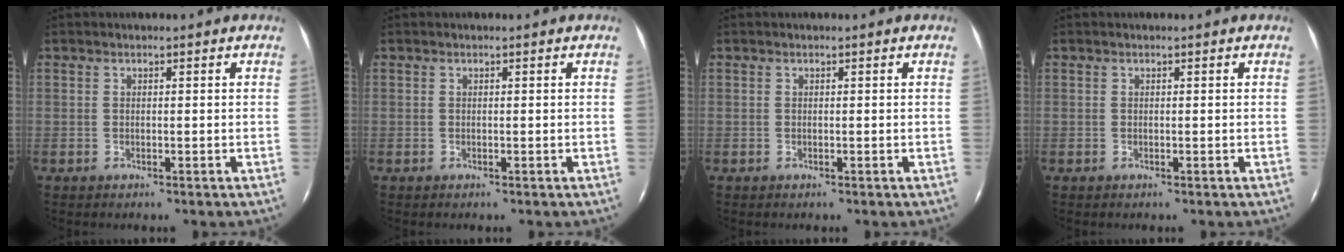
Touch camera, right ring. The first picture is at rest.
{"total": 0.0}
{"total": 0.0}
{"total": 0.0}